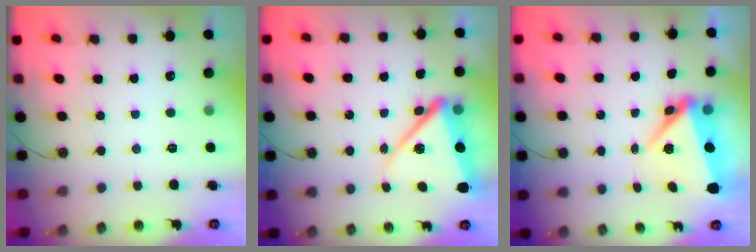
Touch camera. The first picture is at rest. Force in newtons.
{"total": 12.9, "press": 12.8, "slide": 1.8}
{"total": 7.2, "press": 6.9, "slide": 2.3}